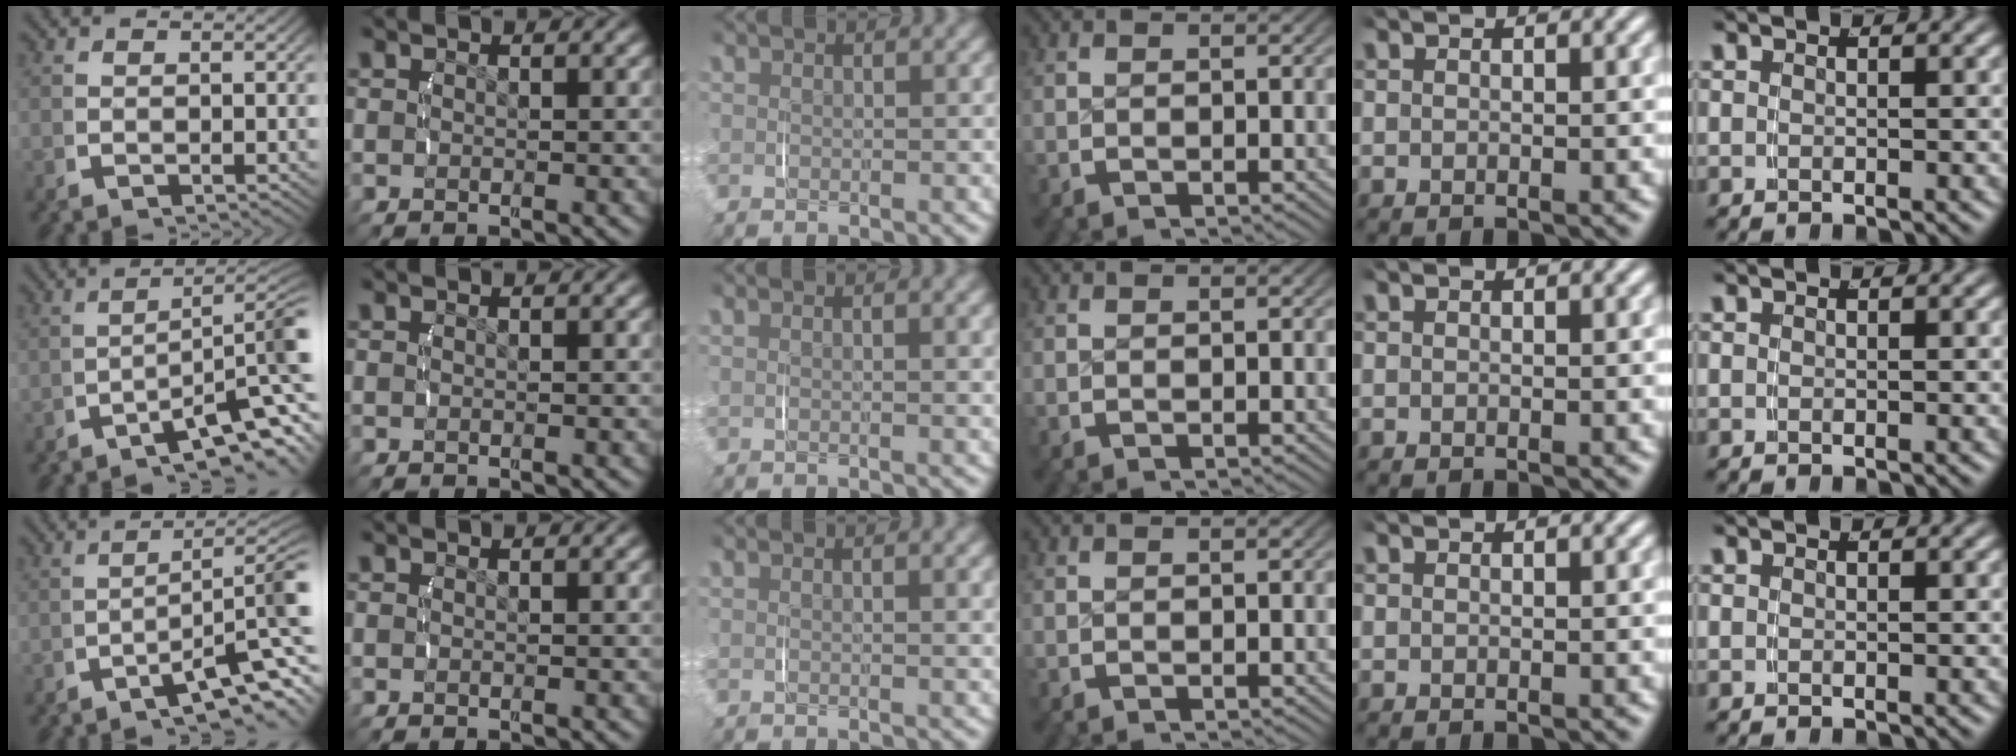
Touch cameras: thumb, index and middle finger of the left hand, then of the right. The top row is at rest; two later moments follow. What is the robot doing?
{"motion": "lift_and_place", "object": "phone"}